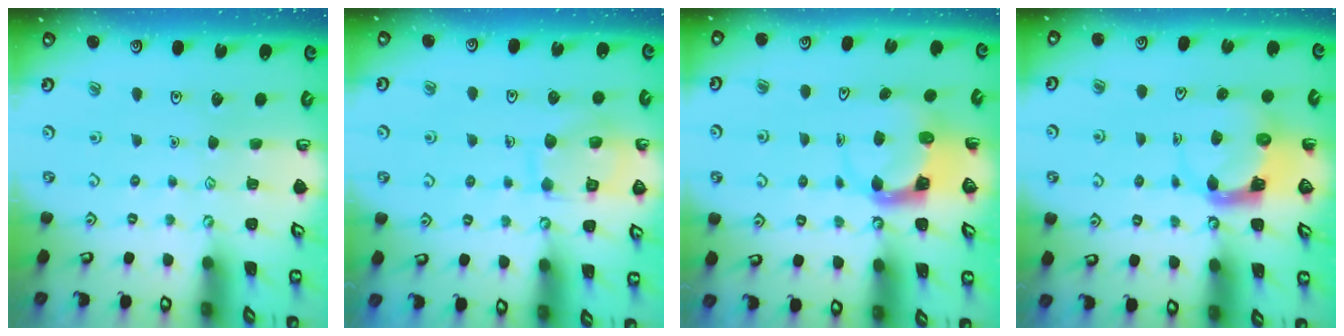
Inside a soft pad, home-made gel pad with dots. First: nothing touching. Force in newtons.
{"total": 11.5, "press": 11.5, "slide": 1.0}
{"total": 3.7, "press": 3.7, "slide": 0.5}
{"total": 3.9, "press": 3.8, "slide": 0.6}